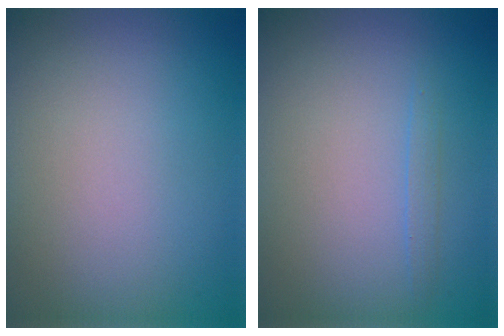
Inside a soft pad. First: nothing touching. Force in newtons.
{"total": 0.9, "press": 0.9, "slide": 0.1}